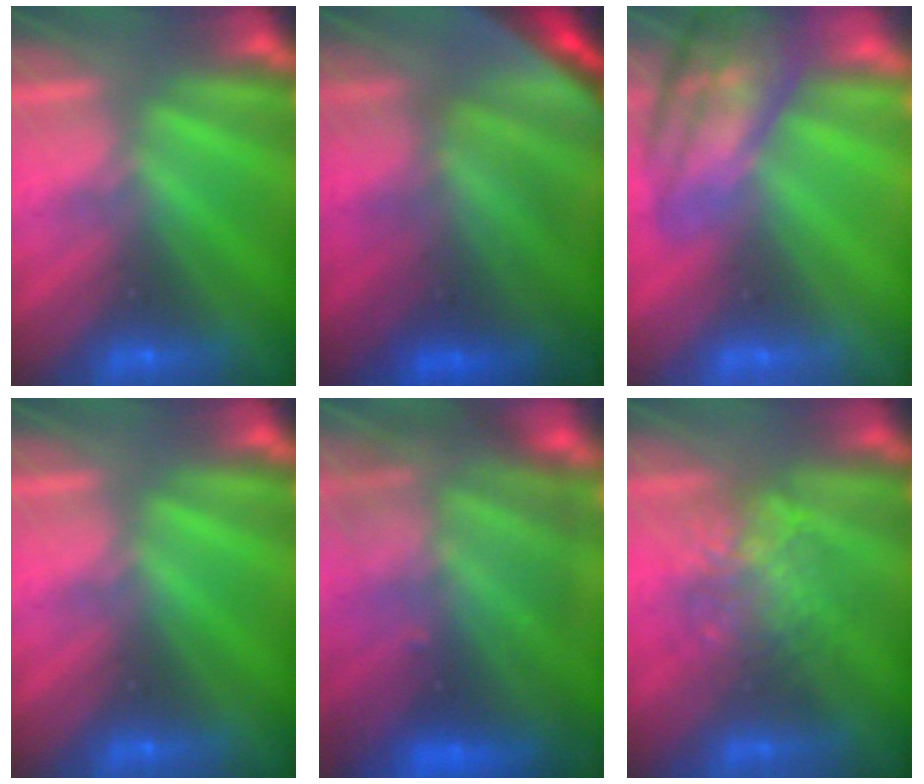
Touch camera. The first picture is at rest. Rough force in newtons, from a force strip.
{"total": 7.1}
{"total": 8.0}
{"total": 0.0}
{"total": 9.7}
{"total": 2.2}